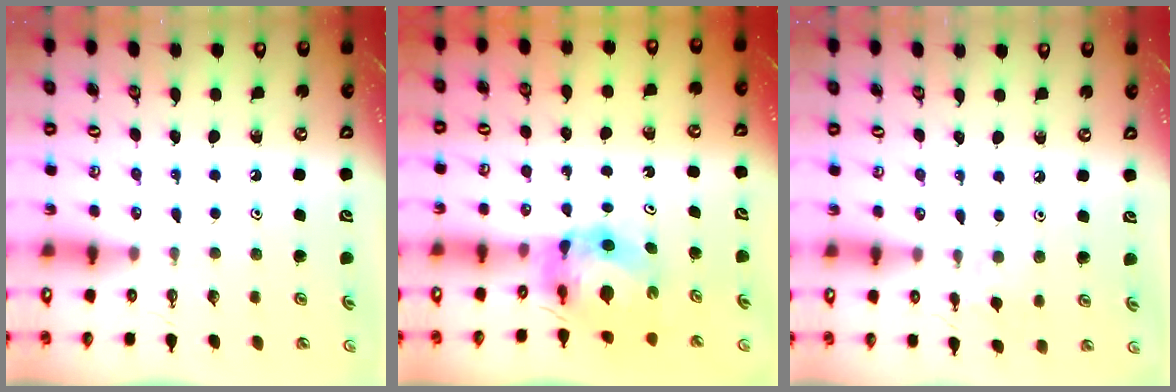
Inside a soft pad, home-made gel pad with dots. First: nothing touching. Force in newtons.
{"total": 6.6, "press": 6.6, "slide": 0.9}
{"total": 2.2, "press": 2.2, "slide": 0.5}